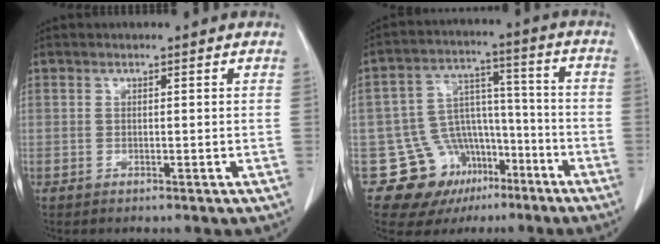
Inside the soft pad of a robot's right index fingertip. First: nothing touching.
{"total": 13.7, "force": [-7.2, 10.9, 4.2], "torque": [-0.067, 0.067, -0.095]}